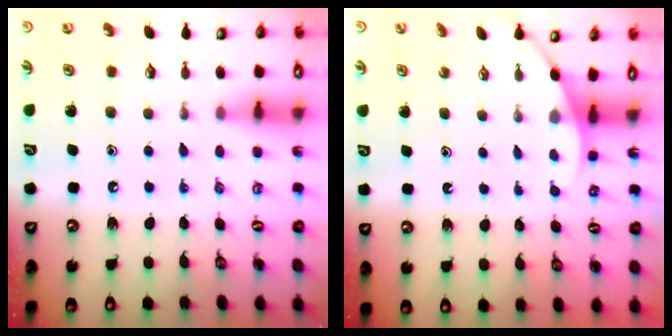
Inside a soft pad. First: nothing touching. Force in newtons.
{"total": 2.0, "press": 2.0, "slide": 0.0}